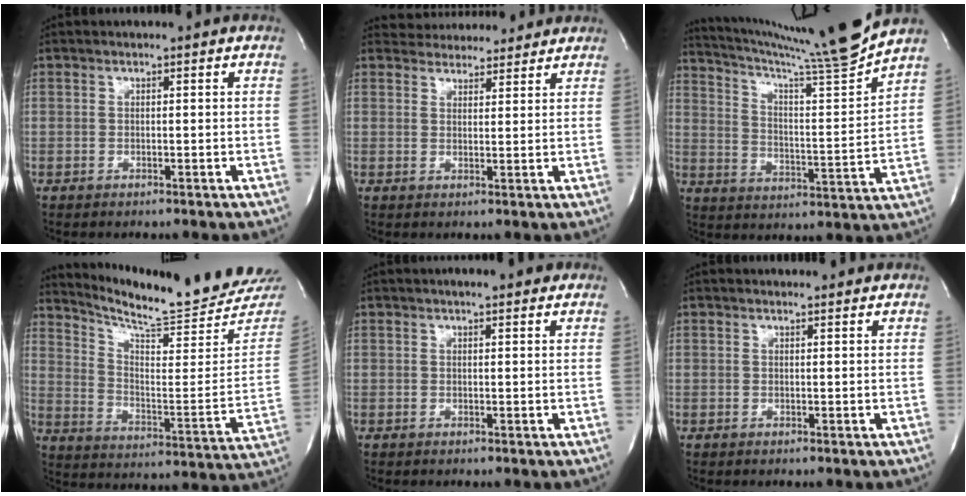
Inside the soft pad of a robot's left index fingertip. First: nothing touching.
{"total": 7.6, "force": [7.2, 2.2, 1.0], "torque": [-0.007, 0.017, 0.093]}
{"total": 16.2, "force": [15.0, -3.6, 4.8], "torque": [-0.089, -0.062, 0.231]}
{"total": 21.4, "force": [20.3, 0.0, 6.7], "torque": [-0.118, -0.109, 0.274]}
{"total": 2.8, "force": [2.0, 0.7, 1.9], "torque": [-0.031, 0.012, 0.028]}
{"total": 1.8, "force": [1.8, 0.2, 0.3], "torque": [-0.013, 0.006, 0.023]}